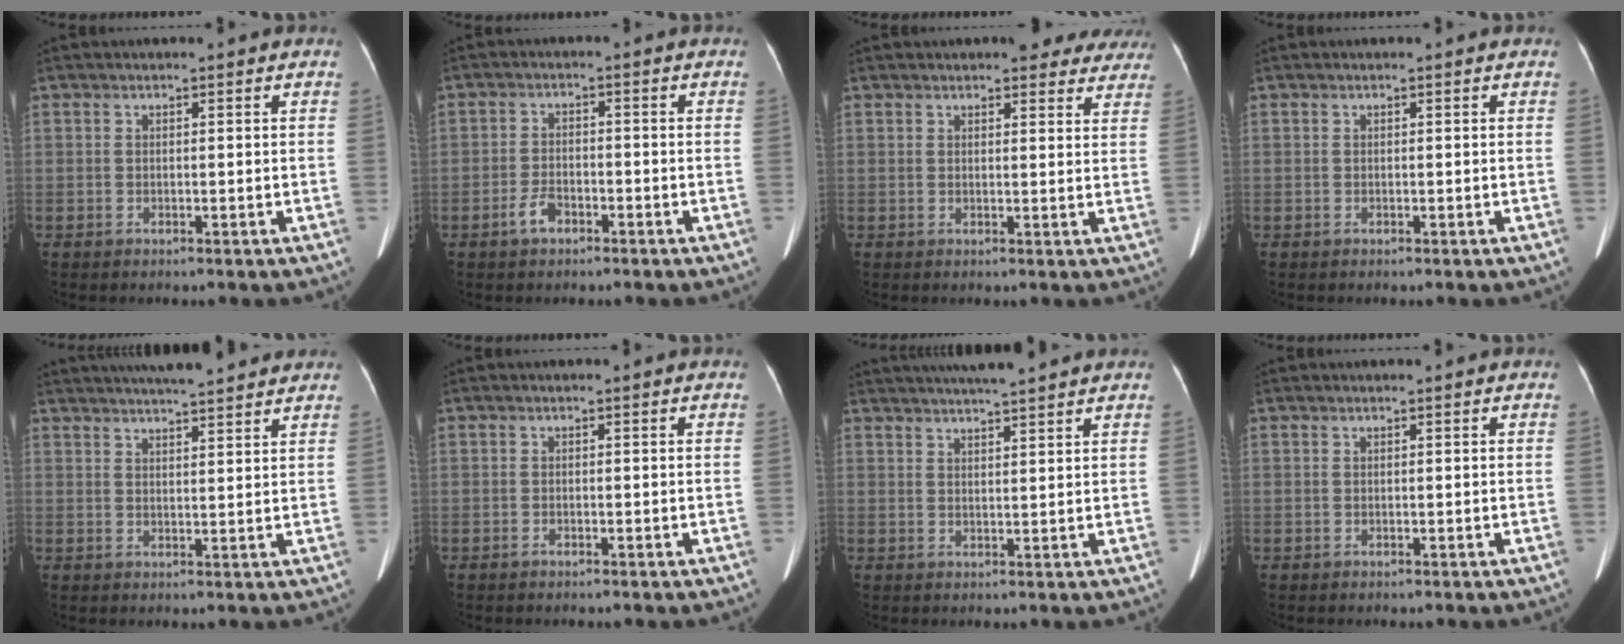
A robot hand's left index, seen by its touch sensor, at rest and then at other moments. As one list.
[{"total": 3.3, "force": [-2.1, 1.6, 1.9], "torque": [-0.043, 0.002, -0.037]}, {"total": 8.4, "force": [7.5, 2.9, 2.6], "torque": [-0.004, -0.001, 0.071]}, {"total": 0.0}, {"total": 12.3, "force": [11.0, 1.2, 5.4], "torque": [-0.085, 0.023, 0.146]}, {"total": 0.6, "force": [-0.5, 0.2, 0.2], "torque": [-0.009, -0.001, -0.006]}, {"total": 9.1, "force": [8.1, 0.1, 4.1], "torque": [-0.068, 0.024, 0.110]}, {"total": 0.0}]